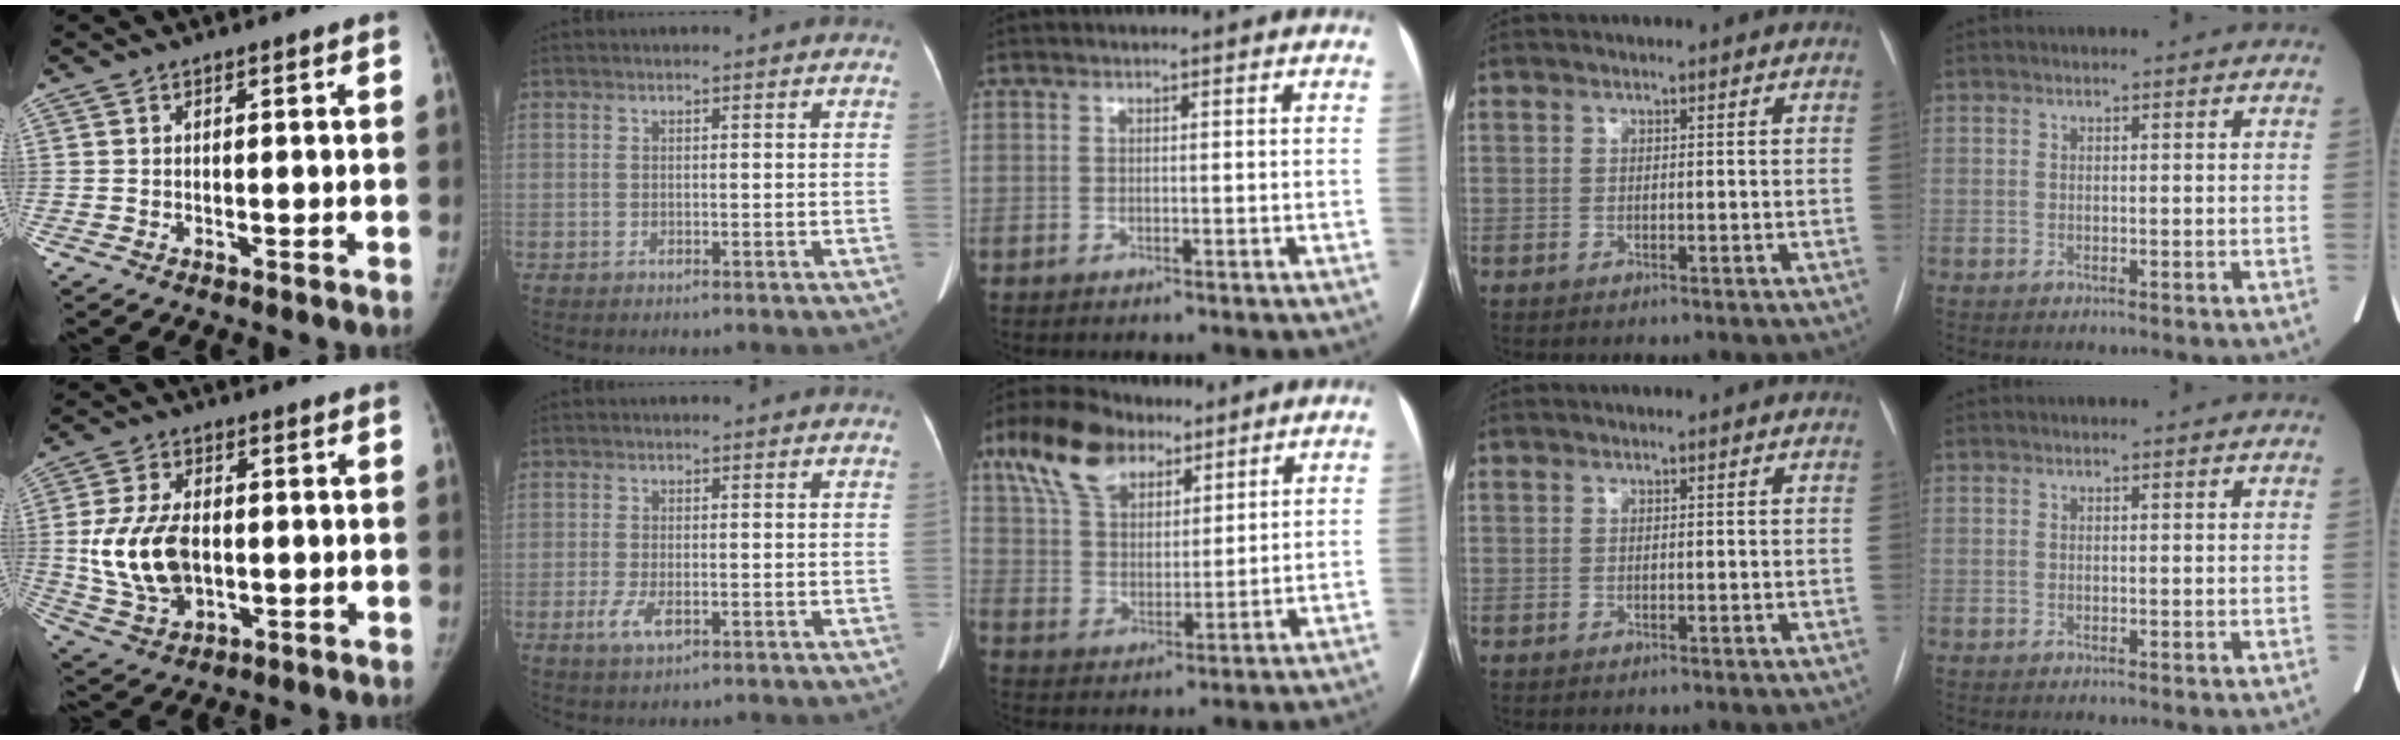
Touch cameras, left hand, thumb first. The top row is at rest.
{"thumb": {"total": 12.8, "force": [-0.3, 8.1, 9.9], "torque": [-0.188, -0.003, 0.005]}, "index": {"total": 3.3, "force": [-1.2, 1.2, 2.8], "torque": [-0.066, -0.007, -0.017]}, "middle": {"total": 11.9, "force": [7.6, 6.5, 6.4], "torque": [-0.136, 0.034, 0.141]}}